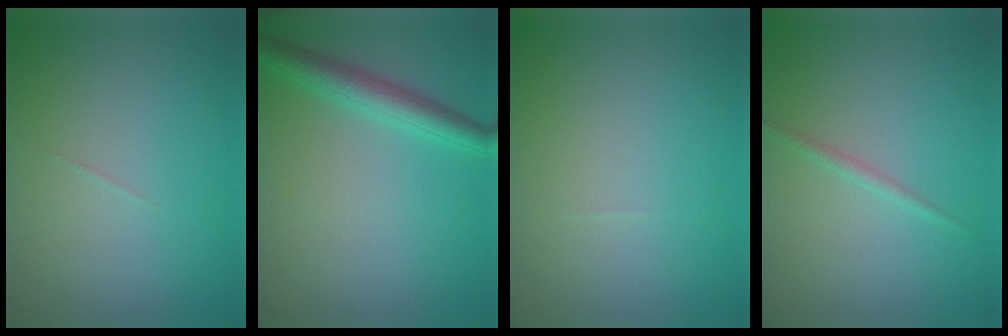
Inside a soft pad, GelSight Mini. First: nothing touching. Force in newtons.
{"total": 3.5, "press": 3.5, "slide": 0.1}
{"total": 0.0}
{"total": 0.9, "press": 0.9, "slide": 0.1}